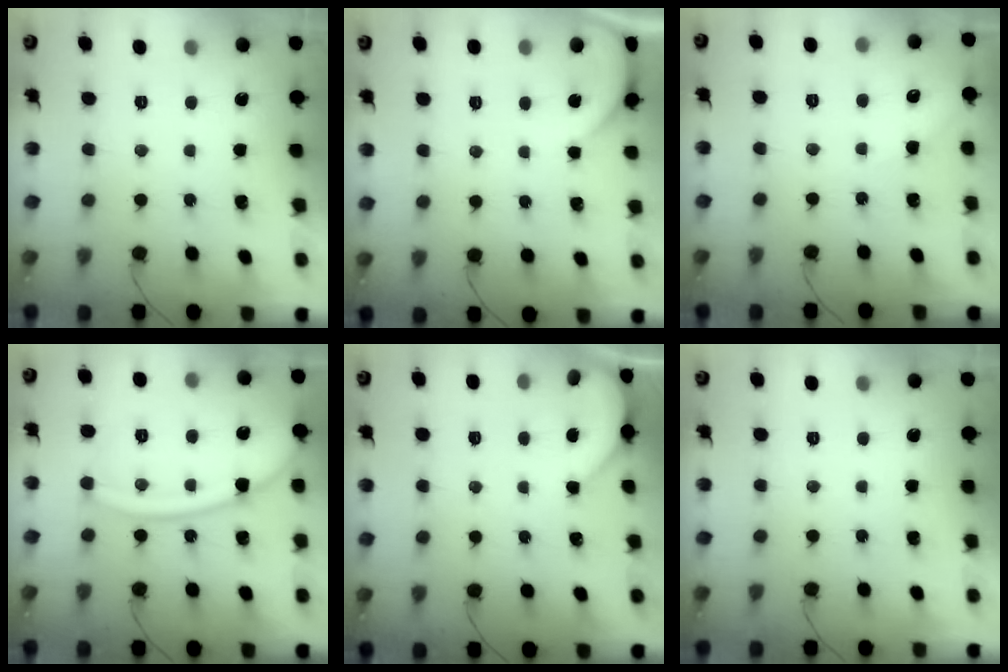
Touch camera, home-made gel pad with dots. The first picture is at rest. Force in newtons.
{"total": 2.8, "press": 2.8, "slide": 0.5}
{"total": 3.7, "press": 3.7, "slide": 0.6}
{"total": 13.6, "press": 13.5, "slide": 1.7}
{"total": 3.0, "press": 3.0, "slide": 0.2}
{"total": 0.0}